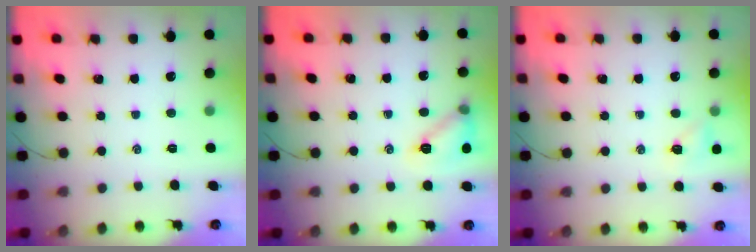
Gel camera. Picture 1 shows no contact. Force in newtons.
{"total": 10.9, "press": 10.9, "slide": 0.6}
{"total": 5.4, "press": 5.3, "slide": 1.2}